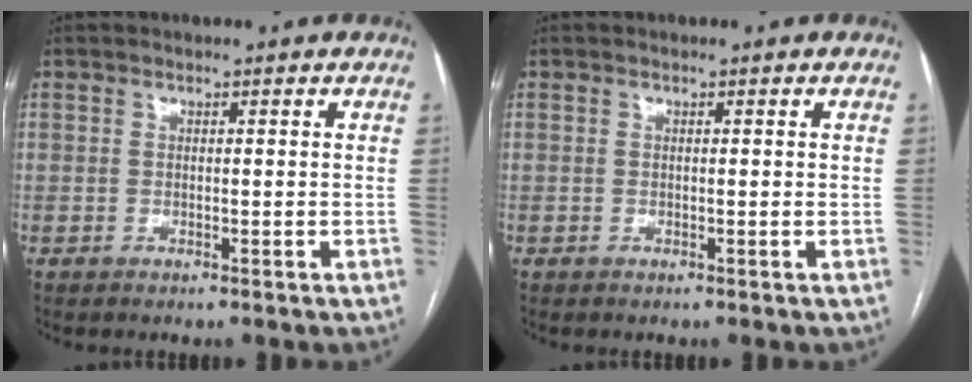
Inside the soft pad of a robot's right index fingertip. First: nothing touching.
{"total": 0.0}